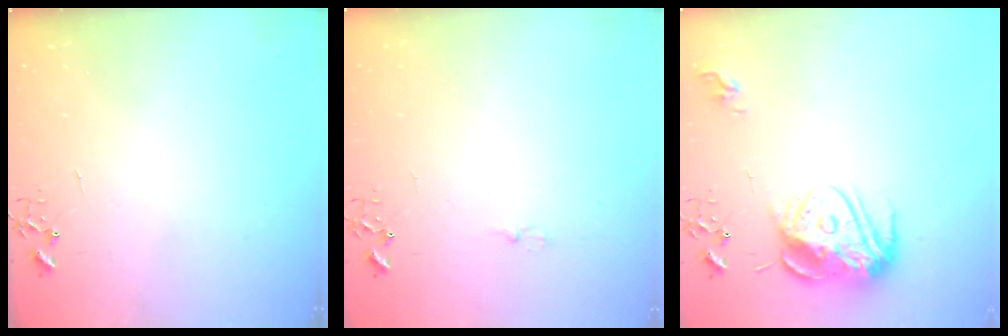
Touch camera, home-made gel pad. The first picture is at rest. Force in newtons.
{"total": 3.4, "press": 3.4, "slide": 0.5}
{"total": 14.8, "press": 14.7, "slide": 1.4}